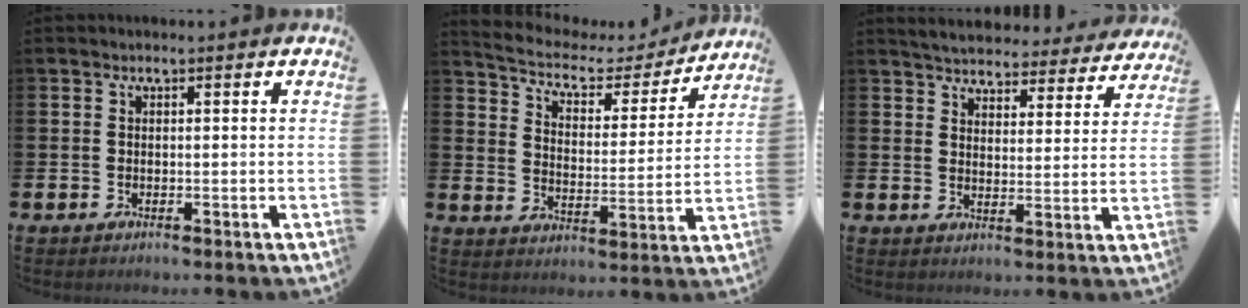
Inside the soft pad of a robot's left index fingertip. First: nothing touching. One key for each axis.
{"total": 5.8, "fx": 5.1, "fy": 2.2, "fz": 1.8, "tx": -0.059, "ty": -0.040, "tz": 0.078}
{"total": 4.7, "fx": 4.6, "fy": 0.8, "fz": 0.3, "tx": -0.028, "ty": -0.035, "tz": 0.079}